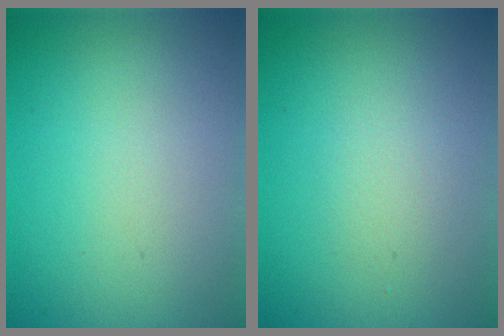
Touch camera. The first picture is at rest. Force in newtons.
{"total": 1.3, "press": 1.3, "slide": 0.1}